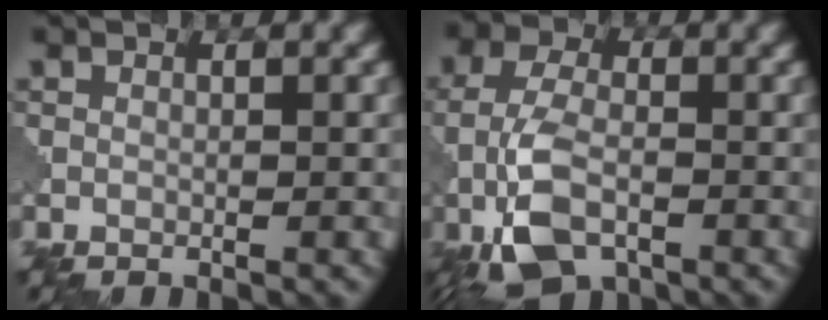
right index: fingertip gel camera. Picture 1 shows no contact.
{"total": 7.3, "force": [-3.0, 3.7, 5.5], "torque": [-0.121, -0.002, -0.068]}